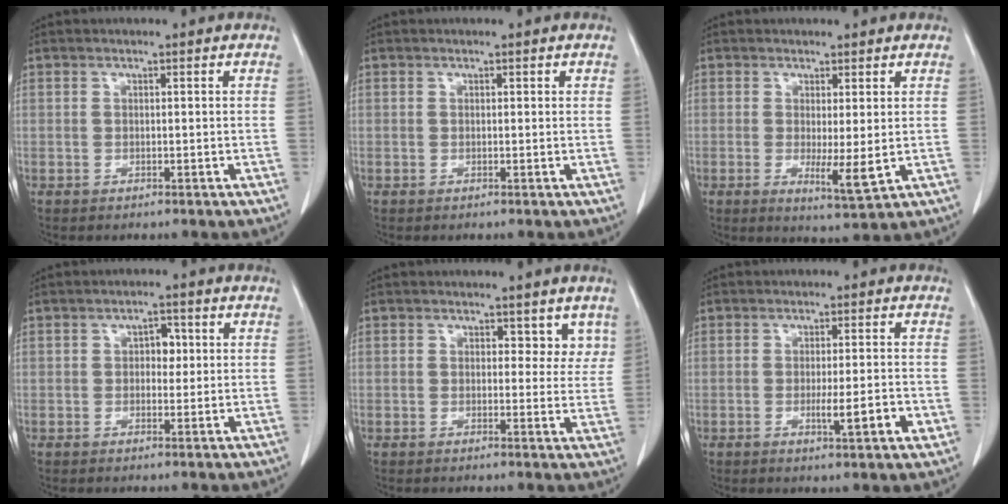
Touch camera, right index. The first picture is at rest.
{"total": 0.0}
{"total": 4.7, "force": [-0.4, 0.4, 4.6], "torque": [-0.080, -0.016, 0.000]}
{"total": 2.6, "force": [0.4, 1.6, 2.0], "torque": [-0.024, 0.007, 0.005]}
{"total": 3.8, "force": [2.4, 2.5, 1.5], "torque": [0.008, -0.005, 0.025]}
{"total": 5.4, "force": [-1.6, 0.2, 5.1], "torque": [-0.084, -0.009, -0.021]}